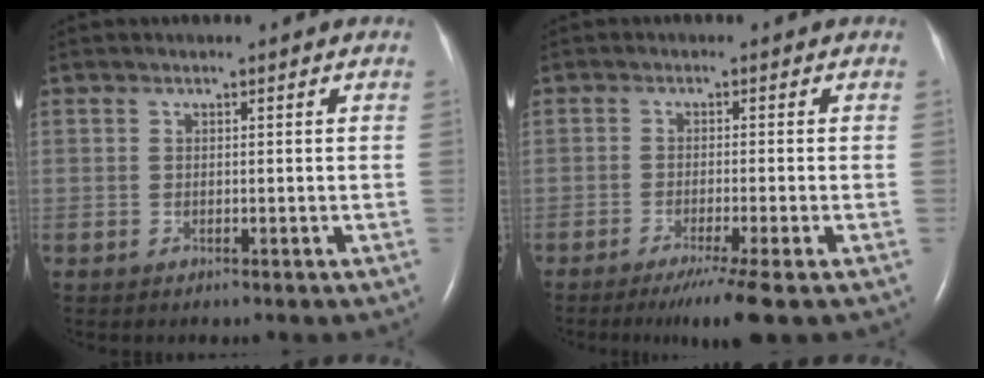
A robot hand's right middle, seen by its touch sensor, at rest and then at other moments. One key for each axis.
{"total": 5.9, "fx": -4.0, "fy": -1.0, "fz": 4.2, "tx": -0.064, "ty": -0.017, "tz": -0.068}